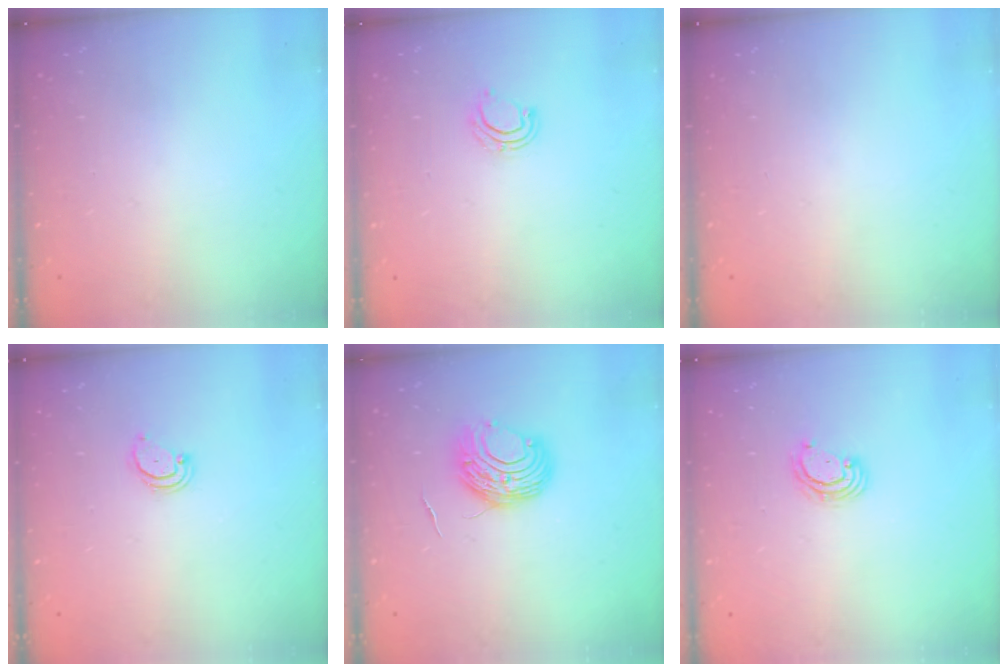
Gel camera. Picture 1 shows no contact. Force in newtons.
{"total": 5.0, "press": 4.9, "slide": 1.0}
{"total": 0.0}
{"total": 2.2, "press": 2.2, "slide": 0.3}
{"total": 9.4, "press": 9.3, "slide": 0.6}
{"total": 3.8, "press": 3.8, "slide": 0.2}